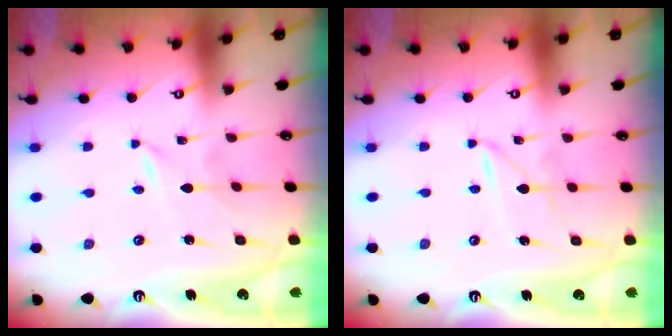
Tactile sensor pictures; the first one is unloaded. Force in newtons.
{"total": 1.6, "press": 1.6, "slide": 0.1}